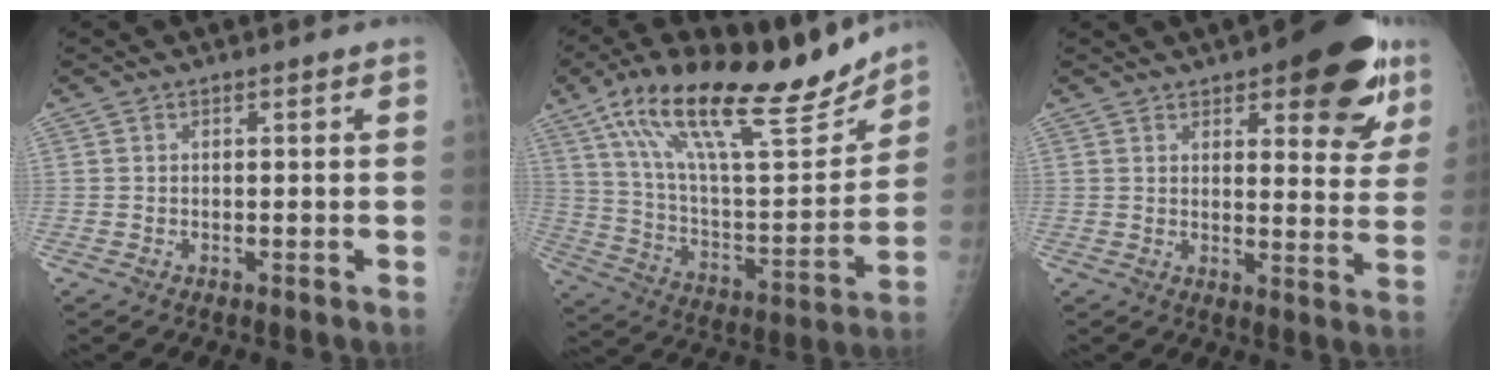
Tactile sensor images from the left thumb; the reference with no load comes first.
{"total": 27.3, "force": [19.1, 8.0, 17.9], "torque": [-0.262, -0.057, 0.325]}
{"total": 16.8, "force": [9.2, 6.4, 12.5], "torque": [-0.106, -0.044, 0.114]}